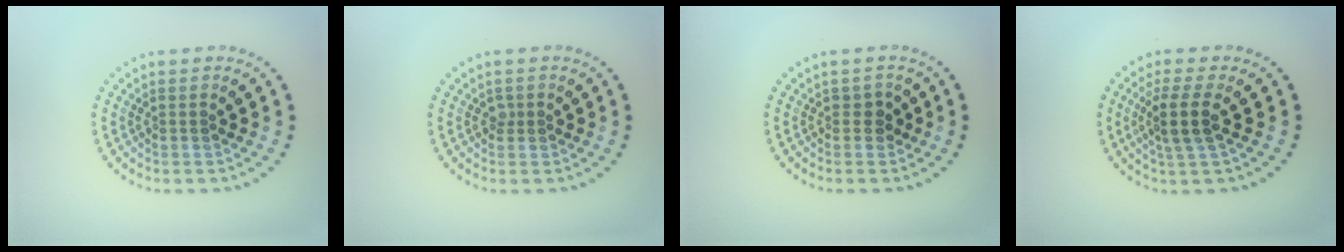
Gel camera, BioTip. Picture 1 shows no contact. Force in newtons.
{"total": 0.8, "press": 0.5, "slide": 0.6}
{"total": 1.2, "press": 1.0, "slide": 0.6}
{"total": 3.2, "press": 2.7, "slide": 1.8}